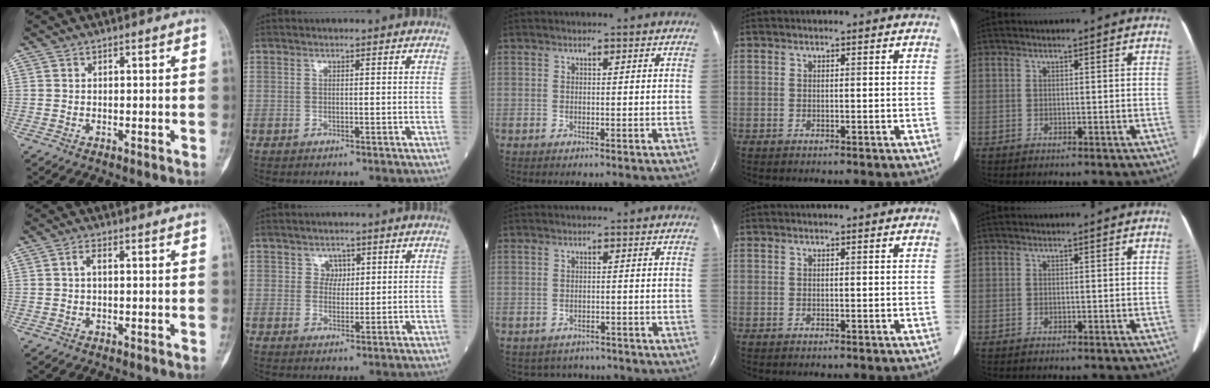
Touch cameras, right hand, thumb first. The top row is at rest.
{"thumb": {"total": 1.4, "force": [0.1, 0.6, 1.3], "torque": [-0.027, 0.003, 0.000]}, "index": {"total": 2.2, "force": [1.1, 1.8, 0.5], "torque": [-0.001, -0.002, 0.015]}, "middle": {"total": 4.6, "force": [-4.1, 2.1, -0.3], "torque": [0.002, 0.009, -0.049]}}